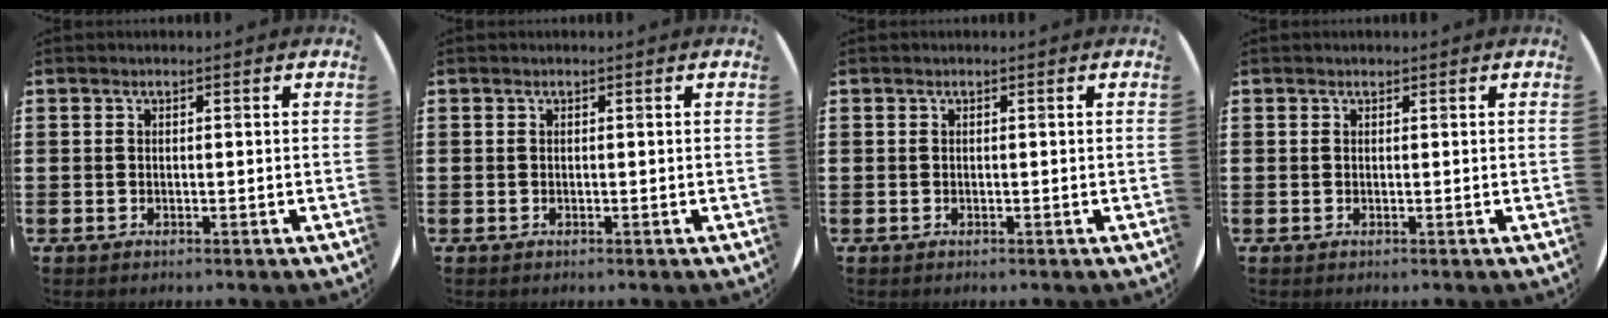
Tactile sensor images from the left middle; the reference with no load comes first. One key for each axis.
{"total": 0.0}
{"total": 0.0}
{"total": 0.0}